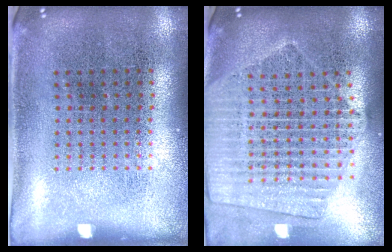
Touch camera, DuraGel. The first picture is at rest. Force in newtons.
{"total": 2.2, "press": 1.9, "slide": 1.1}